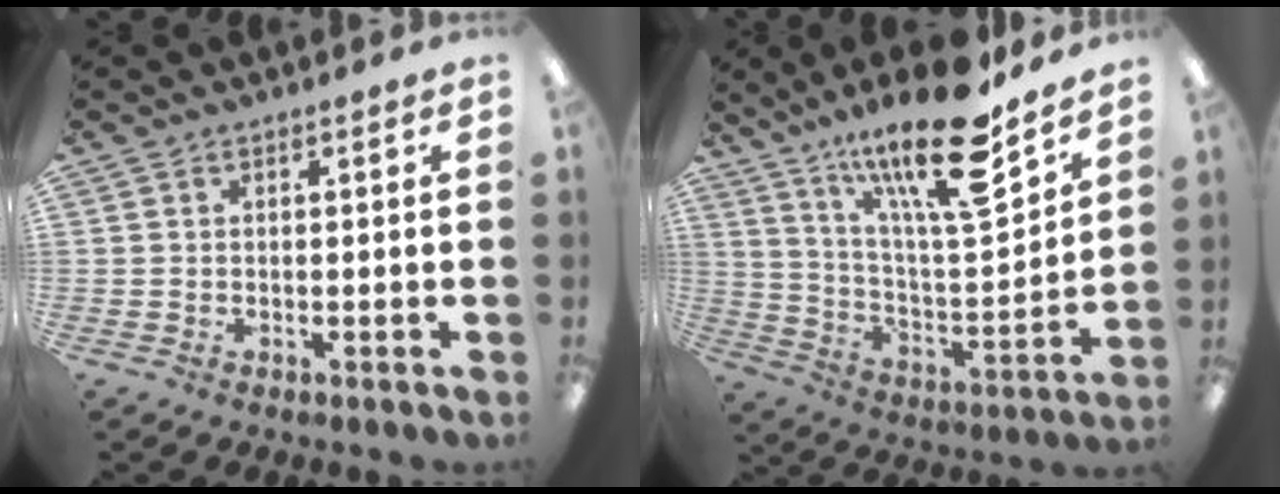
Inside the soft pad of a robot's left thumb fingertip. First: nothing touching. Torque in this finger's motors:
{"motor_torque": [0.46, 0.30, 1.37, -1.40, 0.27]}